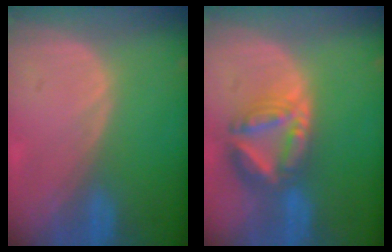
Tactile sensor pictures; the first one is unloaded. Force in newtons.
{"total": 8.3, "press": 7.1, "slide": 4.2}